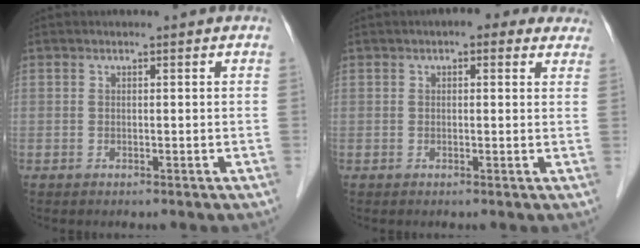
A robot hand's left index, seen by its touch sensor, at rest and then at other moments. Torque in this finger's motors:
{"motor_torque": [1.06, -1.07, 0.55, 0.05]}